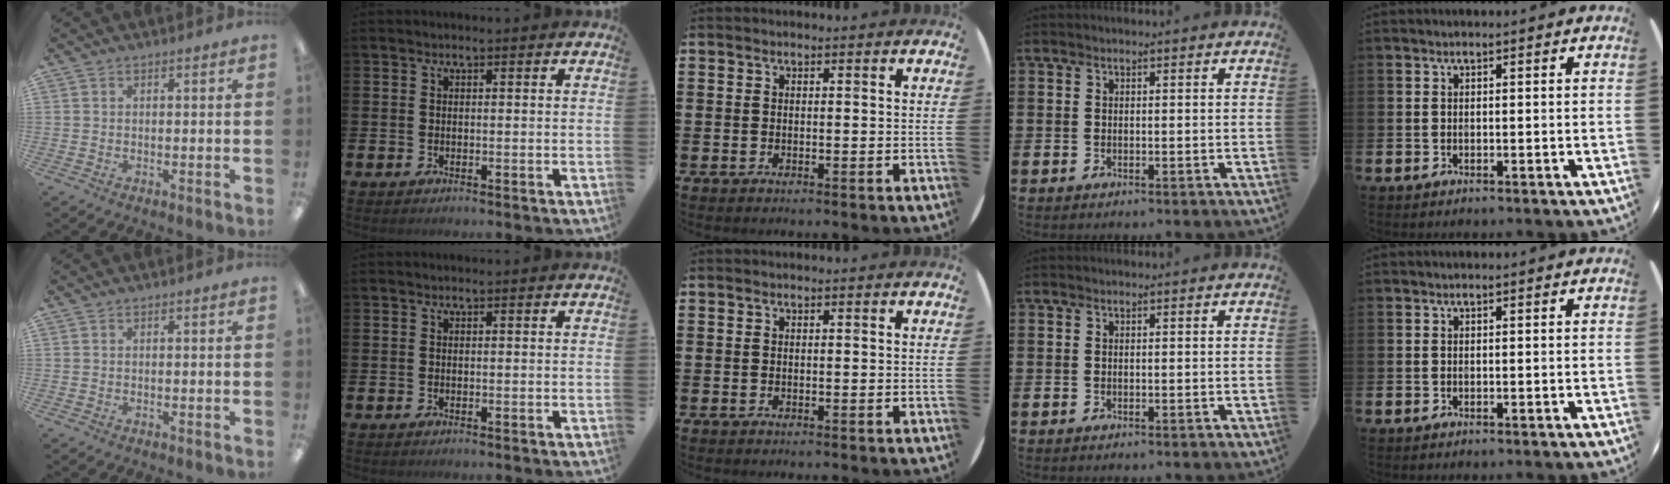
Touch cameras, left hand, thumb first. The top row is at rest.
{}